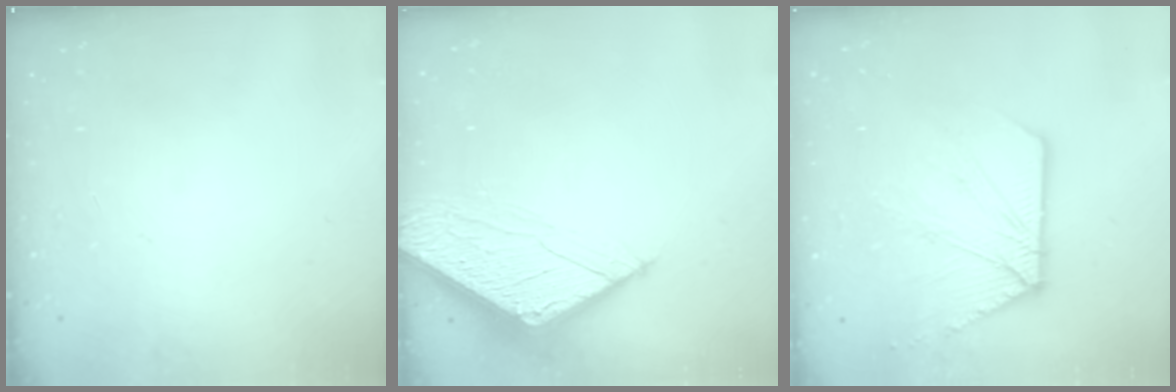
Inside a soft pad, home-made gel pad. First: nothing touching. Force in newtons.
{"total": 6.6, "press": 6.6, "slide": 0.7}
{"total": 13.2, "press": 13.1, "slide": 1.4}